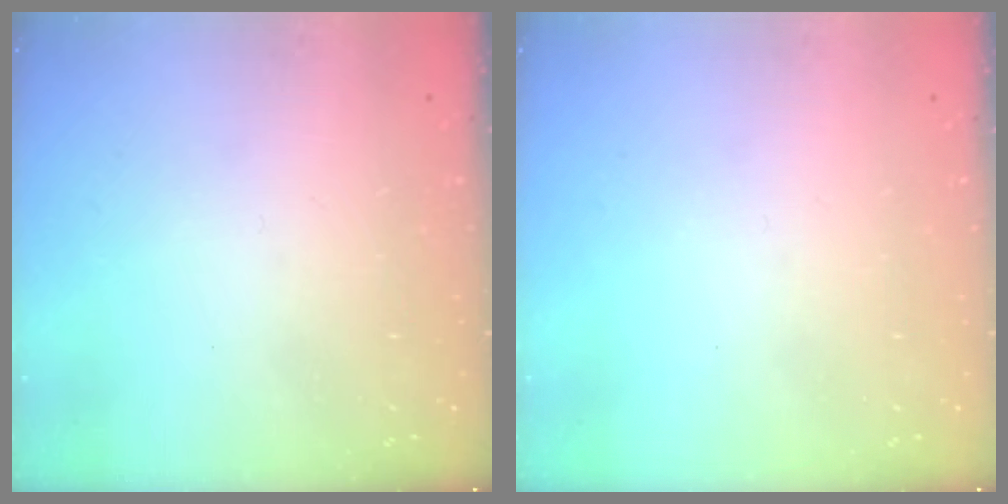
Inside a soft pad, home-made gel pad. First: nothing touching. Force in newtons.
{"total": 0.0}